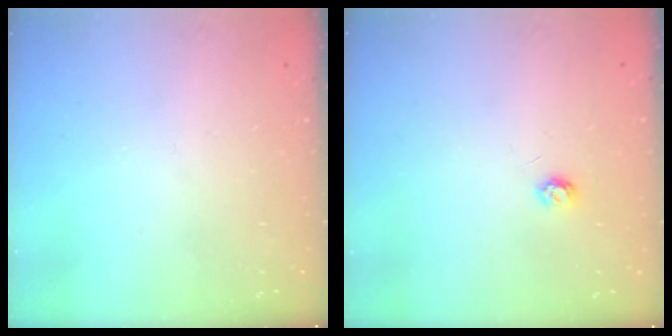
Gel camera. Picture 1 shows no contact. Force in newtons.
{"total": 3.9, "press": 3.9, "slide": 0.5}